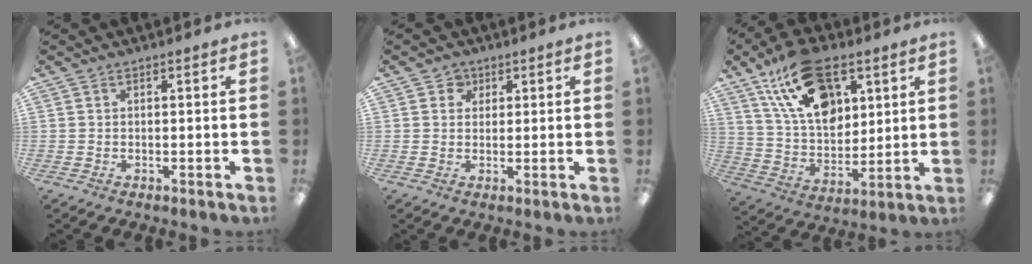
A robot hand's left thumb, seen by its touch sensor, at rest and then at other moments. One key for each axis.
{"total": 2.7, "fx": 1.4, "fy": 2.3, "fz": 0.4, "tx": -0.006, "ty": 0.003, "tz": 0.022}
{"total": 20.0, "fx": 10.5, "fy": 11.8, "fz": 12.2, "tx": -0.215, "ty": -0.026, "tz": 0.195}